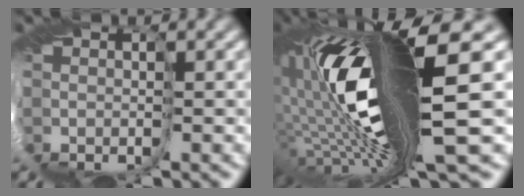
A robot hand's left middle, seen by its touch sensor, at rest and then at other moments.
{"total": 17.0, "force": [0.2, 3.1, 16.7], "torque": [-0.284, -0.029, 0.028]}